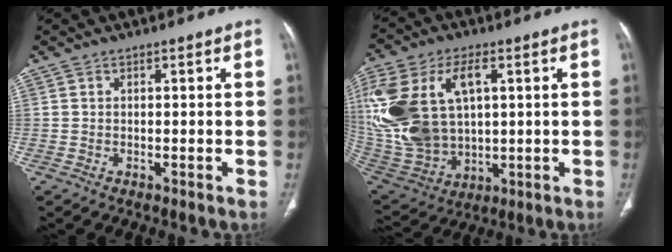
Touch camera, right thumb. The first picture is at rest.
{"total": 25.3, "force": [5.1, 15.7, 19.2], "torque": [-0.439, 0.002, 0.115]}